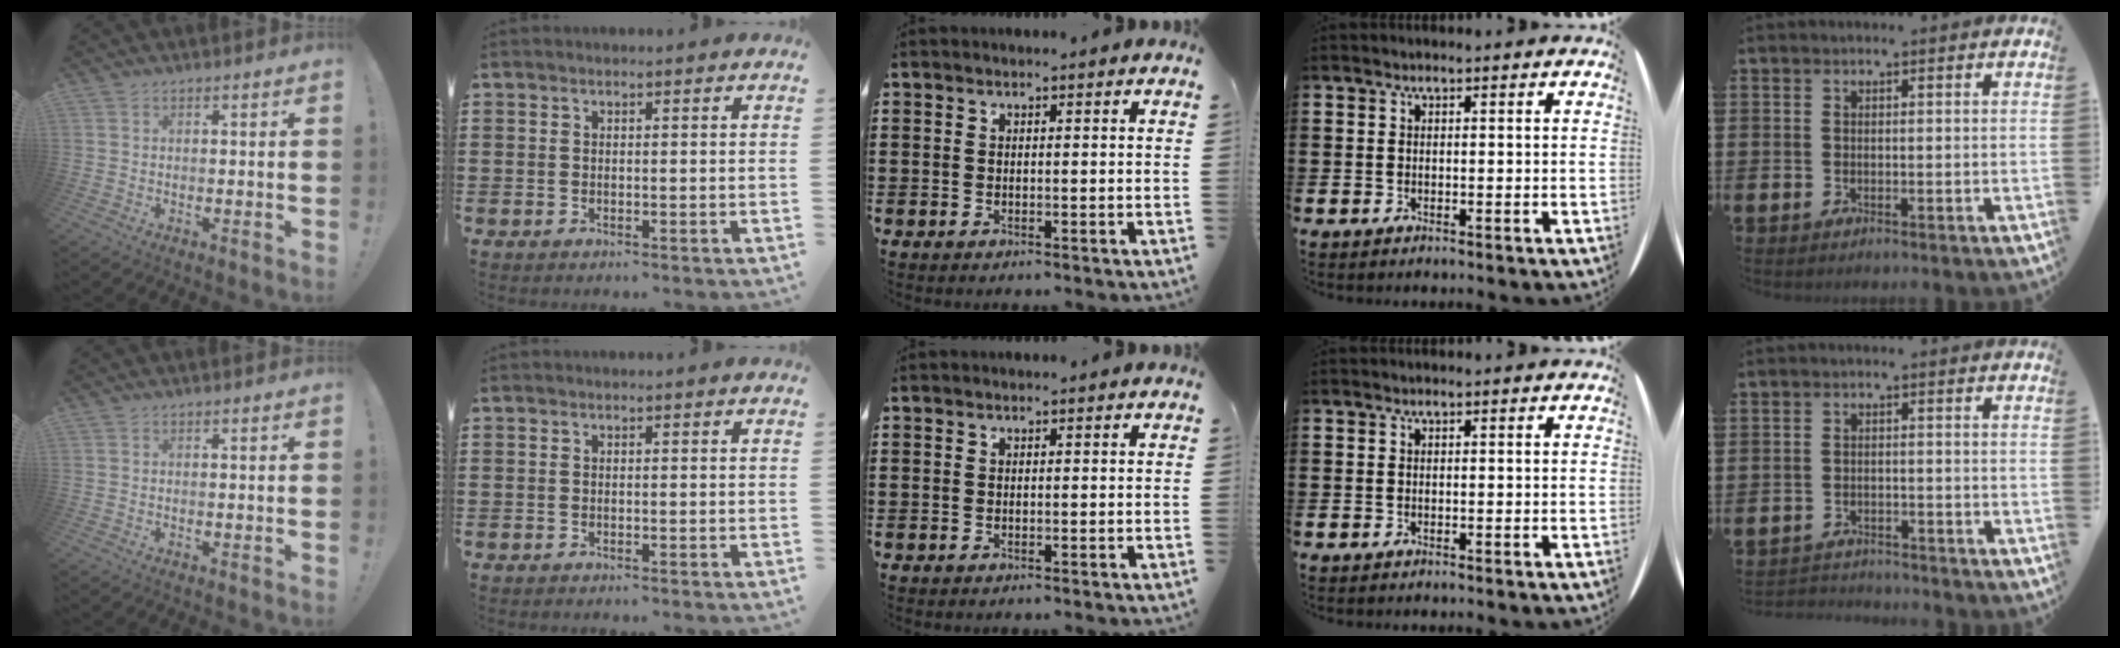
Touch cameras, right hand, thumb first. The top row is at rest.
{"little": {"total": 2.1, "force": [-2.0, 0.2, -0.3], "torque": [-0.002, 0.002, -0.046]}}